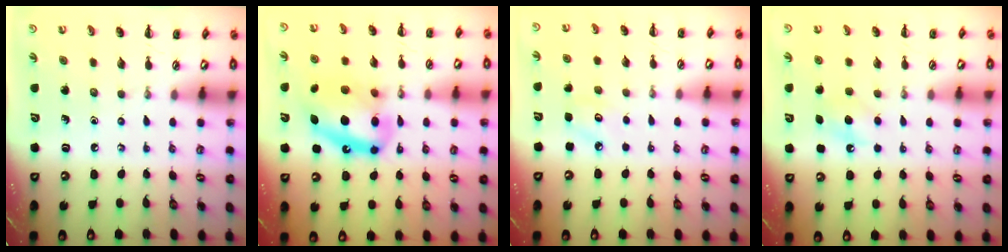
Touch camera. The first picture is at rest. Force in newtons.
{"total": 16.3, "press": 15.7, "slide": 4.4}
{"total": 3.5, "press": 3.4, "slide": 0.7}
{"total": 7.6, "press": 7.4, "slide": 1.8}